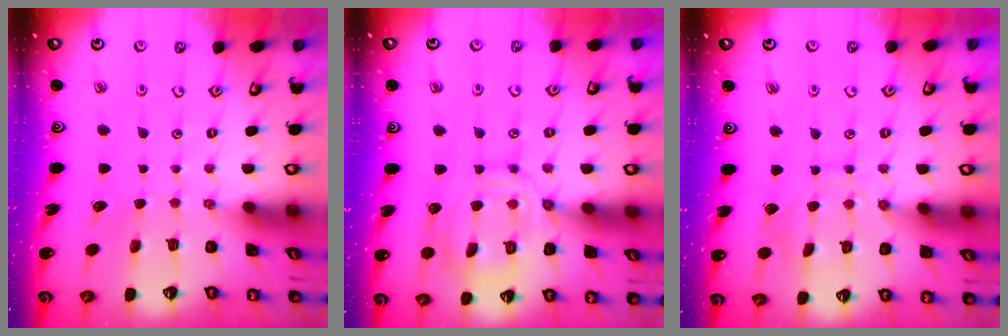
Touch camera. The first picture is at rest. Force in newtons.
{"total": 13.2, "press": 13.1, "slide": 1.2}
{"total": 8.6, "press": 8.5, "slide": 0.8}